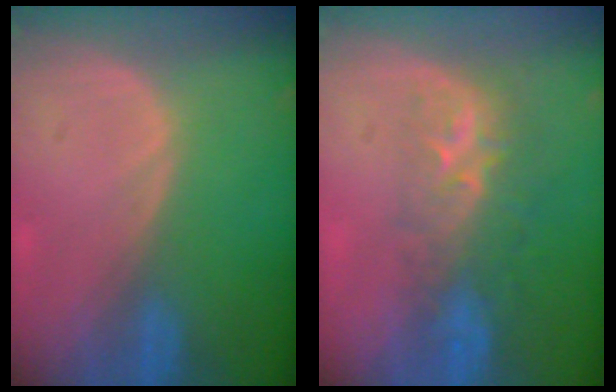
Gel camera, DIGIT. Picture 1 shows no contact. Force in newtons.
{"total": 8.7, "press": 7.1, "slide": 5.0}